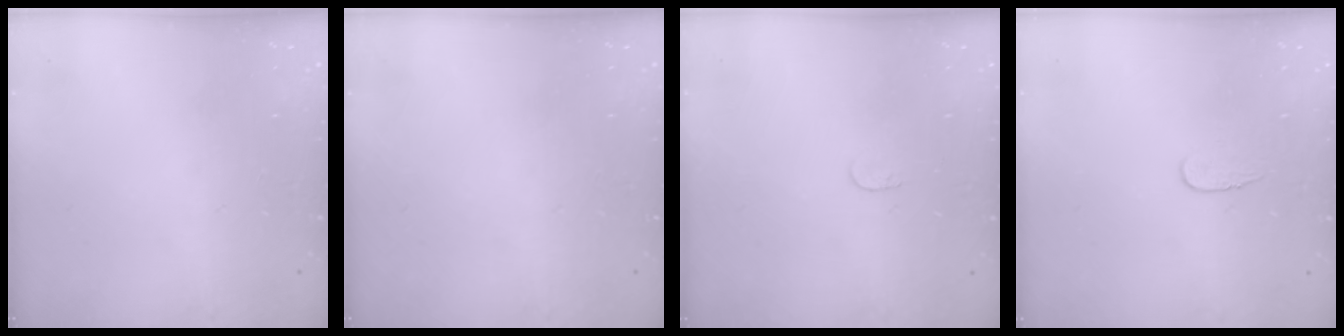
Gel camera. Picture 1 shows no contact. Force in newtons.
{"total": 0.0}
{"total": 3.3, "press": 3.3, "slide": 0.3}
{"total": 4.3, "press": 4.2, "slide": 0.4}